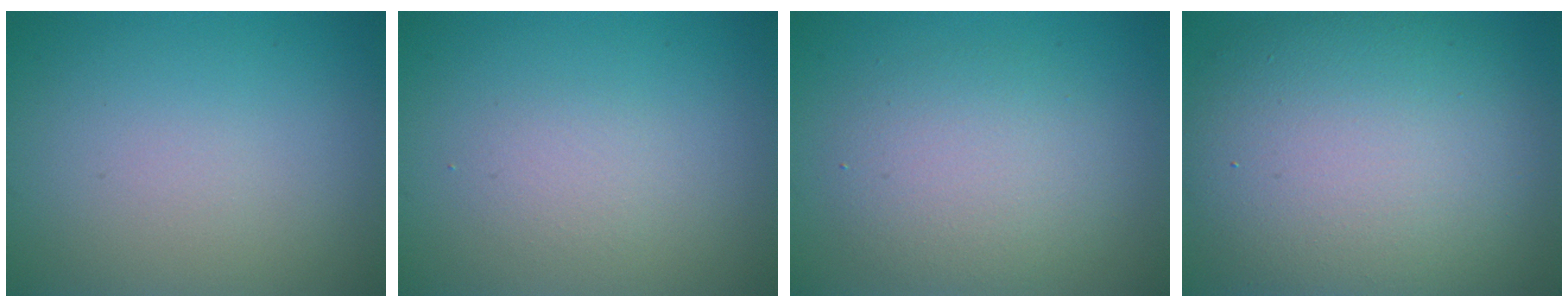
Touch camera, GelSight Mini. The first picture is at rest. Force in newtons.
{"total": 1.3, "press": 1.3, "slide": 0.1}
{"total": 4.2, "press": 4.2, "slide": 0.3}
{"total": 13.5, "press": 13.5, "slide": 1.1}